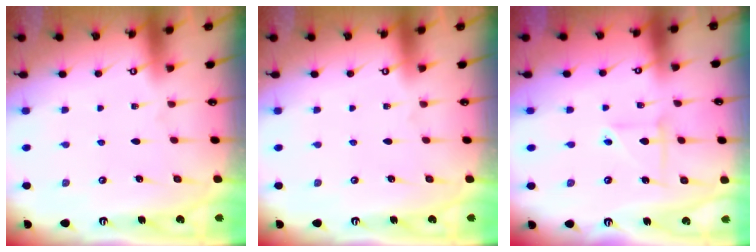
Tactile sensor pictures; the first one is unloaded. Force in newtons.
{"total": 0.0}
{"total": 3.8, "press": 3.6, "slide": 1.0}